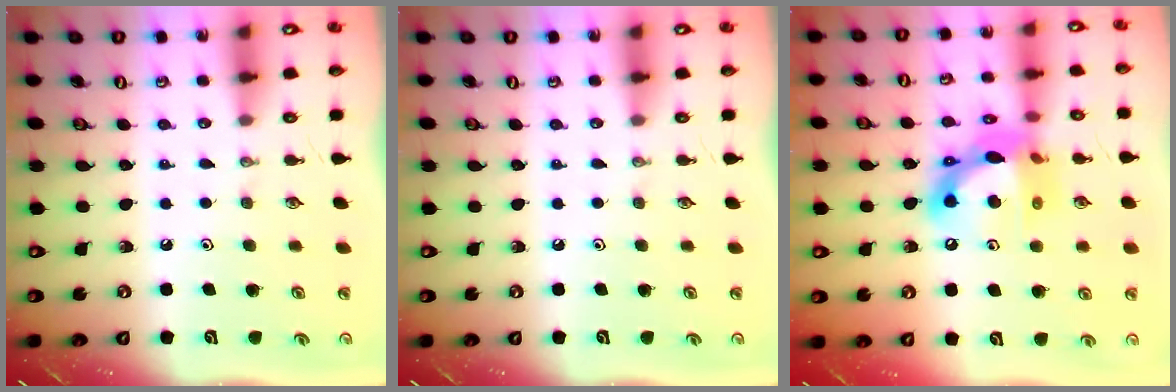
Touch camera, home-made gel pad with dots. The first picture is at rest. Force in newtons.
{"total": 0.0}
{"total": 15.4, "press": 15.3, "slide": 1.5}